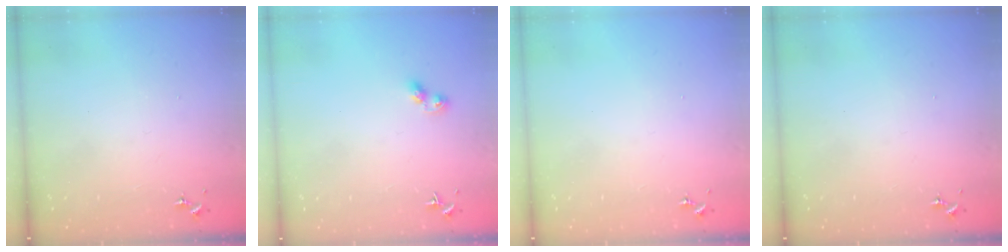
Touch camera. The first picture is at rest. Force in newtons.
{"total": 4.4, "press": 4.4, "slide": 0.3}
{"total": 0.0}
{"total": 0.0}